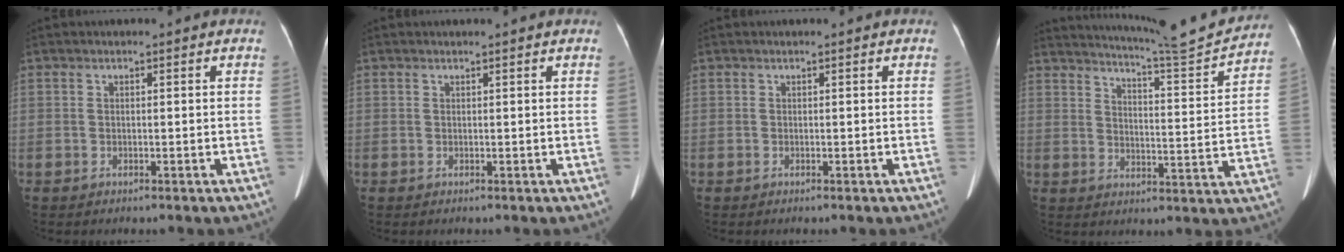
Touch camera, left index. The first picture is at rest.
{"total": 1.3, "force": [1.1, -0.1, 0.5], "torque": [-0.009, 0.015, 0.017]}
{"total": 0.0}
{"total": 14.7, "force": [14.1, -1.3, 3.9], "torque": [-0.070, -0.037, 0.192]}